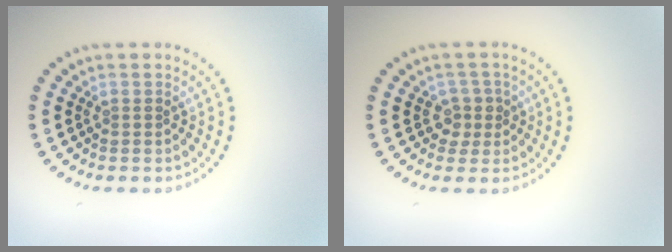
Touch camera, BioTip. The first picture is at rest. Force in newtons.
{"total": 1.9, "press": 1.5, "slide": 1.1}